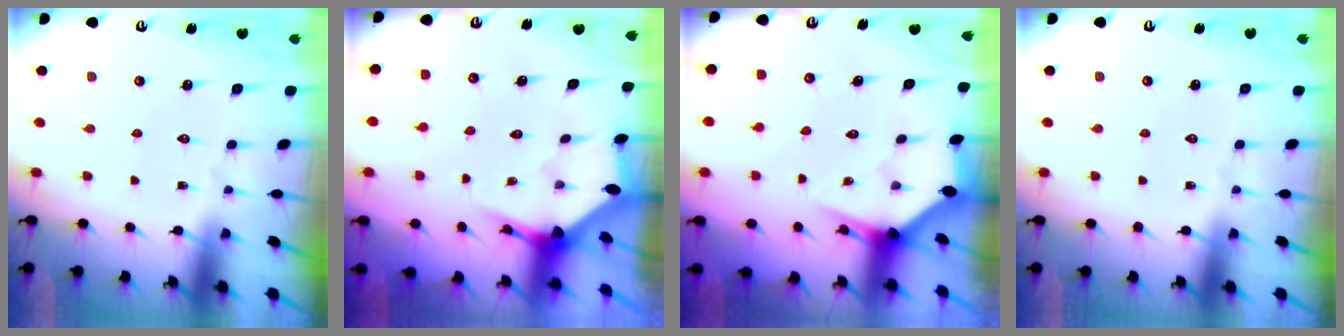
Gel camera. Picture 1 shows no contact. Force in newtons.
{"total": 2.9, "press": 2.9, "slide": 0.1}
{"total": 2.6, "press": 2.6, "slide": 0.2}
{"total": 0.0}